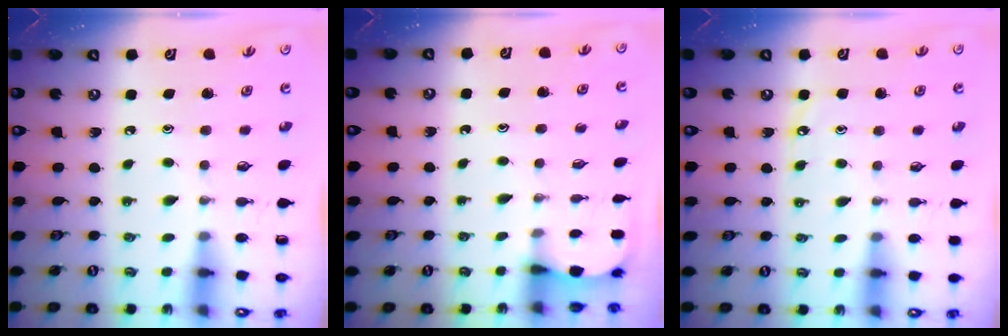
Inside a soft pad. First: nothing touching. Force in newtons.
{"total": 2.6, "press": 2.6, "slide": 0.3}
{"total": 3.9, "press": 3.9, "slide": 0.6}